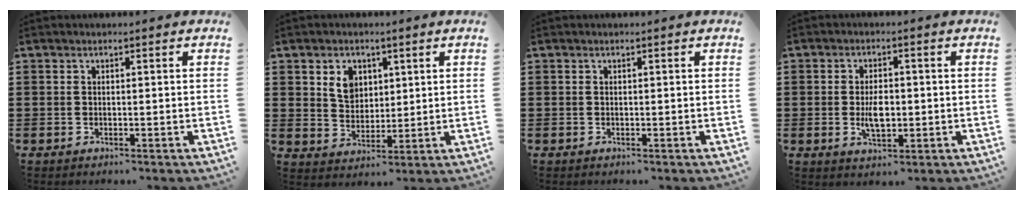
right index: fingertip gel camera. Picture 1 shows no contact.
{"total": 5.0, "force": [2.0, 4.0, 2.2], "torque": [-0.051, 0.012, 0.035]}
{"total": 0.0}
{"total": 4.5, "force": [-0.5, 2.2, 3.8], "torque": [-0.070, -0.003, -0.012]}